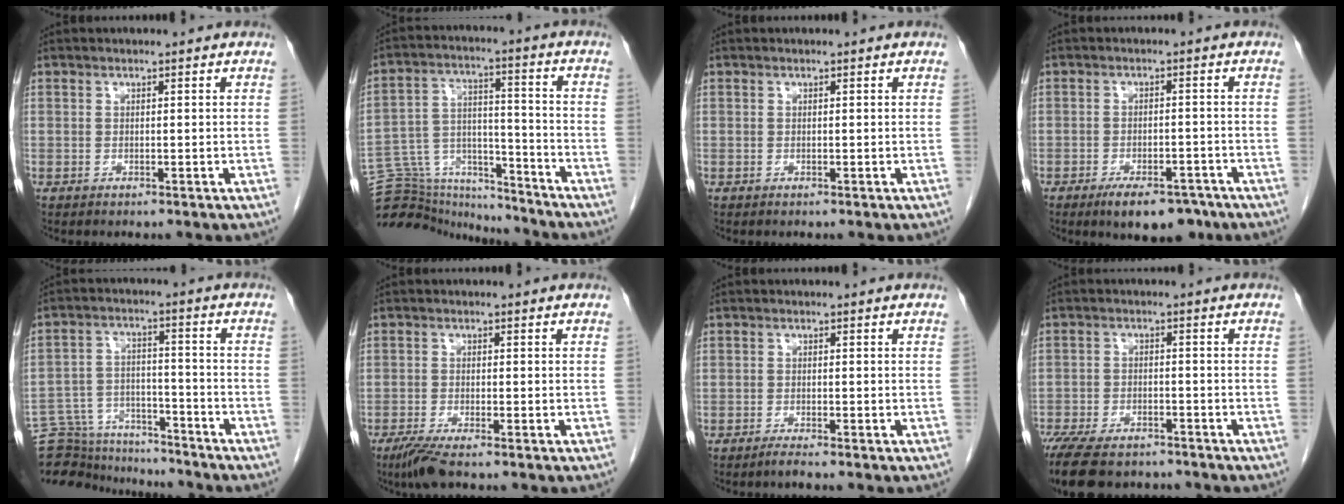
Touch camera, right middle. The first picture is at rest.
{"total": 15.2, "force": [-14.7, 3.3, 1.6], "torque": [-0.035, 0.050, -0.240]}
{"total": 0.0}
{"total": 7.4, "force": [-5.4, 3.0, 4.1], "torque": [-0.058, -0.001, -0.079]}
{"total": 14.2, "force": [-13.6, 3.1, 2.3], "torque": [-0.040, 0.029, -0.214]}
{"total": 3.8, "force": [-2.8, 0.2, 2.6], "torque": [-0.053, -0.011, -0.056]}
{"total": 1.1, "force": [-0.9, -0.3, 0.5], "torque": [-0.014, -0.003, -0.019]}
{"total": 13.2, "force": [-10.5, 5.2, 6.1], "torque": [-0.135, -0.015, -0.159]}